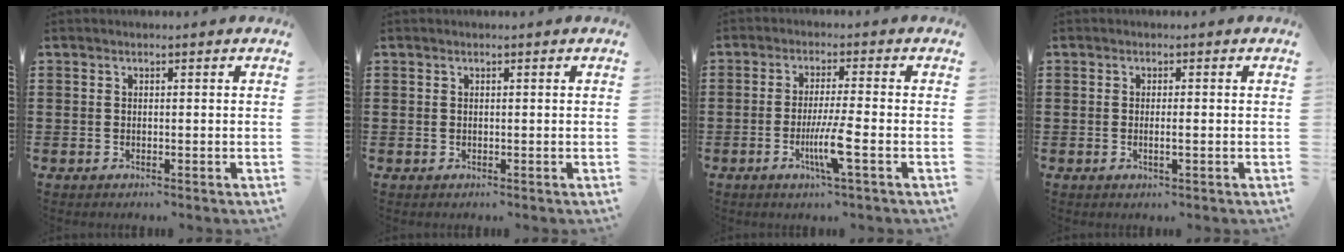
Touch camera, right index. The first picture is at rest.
{"total": 0.0}
{"total": 6.5, "force": [-2.3, 0.0, 6.1], "torque": [-0.121, -0.020, -0.045]}
{"total": 1.6, "force": [-0.5, 0.1, 1.5], "torque": [-0.026, -0.003, -0.009]}